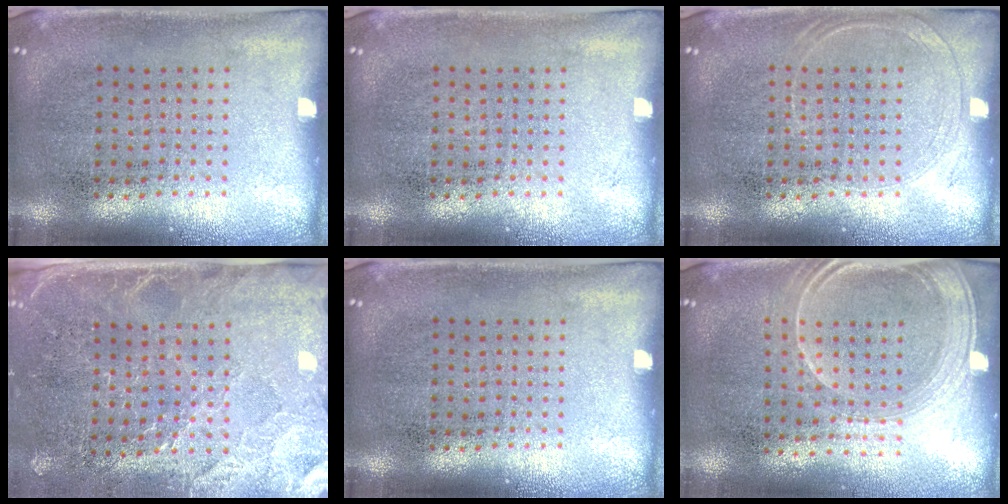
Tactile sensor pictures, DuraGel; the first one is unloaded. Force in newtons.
{"total": 0.0}
{"total": 1.2, "press": 1.1, "slide": 0.3}
{"total": 3.1, "press": 2.8, "slide": 1.2}
{"total": 0.0}
{"total": 1.6, "press": 1.4, "slide": 0.8}